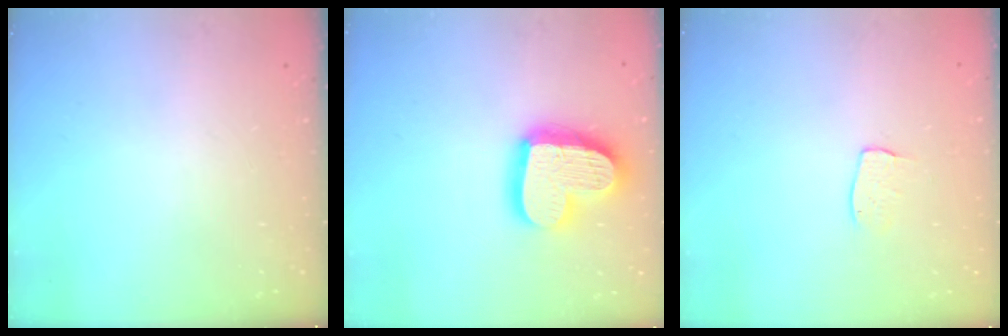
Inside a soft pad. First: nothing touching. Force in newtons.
{"total": 20.5, "press": 20.4, "slide": 1.5}
{"total": 5.0, "press": 5.0, "slide": 0.3}